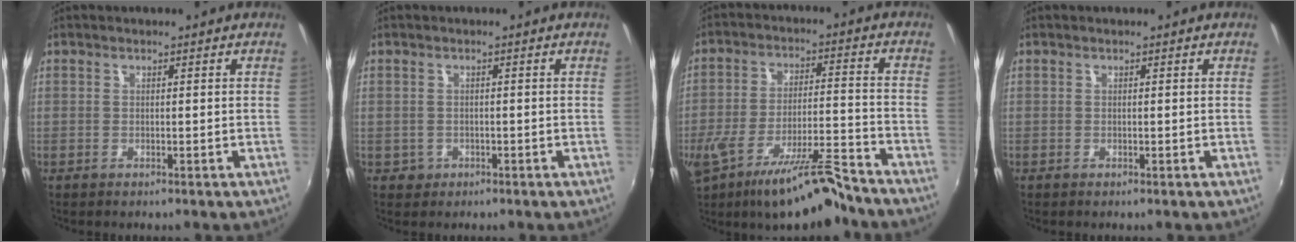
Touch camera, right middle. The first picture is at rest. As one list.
[{"total": 2.0, "force": [-0.6, 1.9, 0.5], "torque": [-0.012, -0.003, -0.006]}, {"total": 13.9, "force": [-10.6, 2.0, 8.9], "torque": [-0.168, -0.022, -0.178]}, {"total": 0.0}]